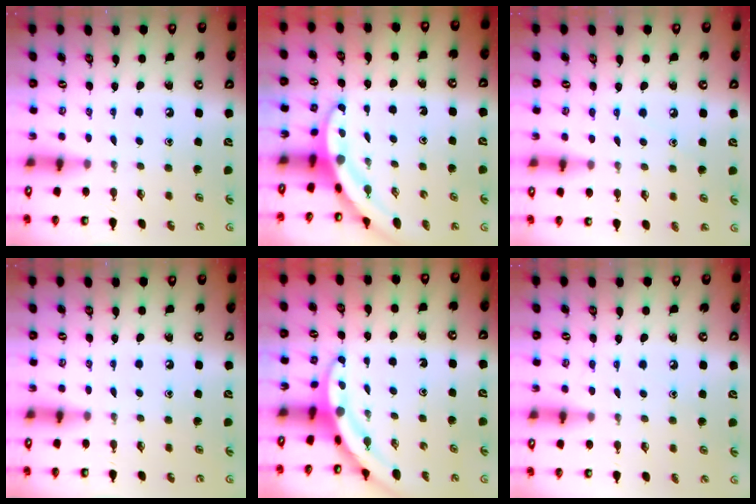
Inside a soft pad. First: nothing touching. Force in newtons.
{"total": 3.9, "press": 3.9, "slide": 0.1}
{"total": 4.4, "press": 4.4, "slide": 0.4}
{"total": 0.0}
{"total": 2.8, "press": 2.8, "slide": 0.3}
{"total": 4.7, "press": 4.6, "slide": 0.5}